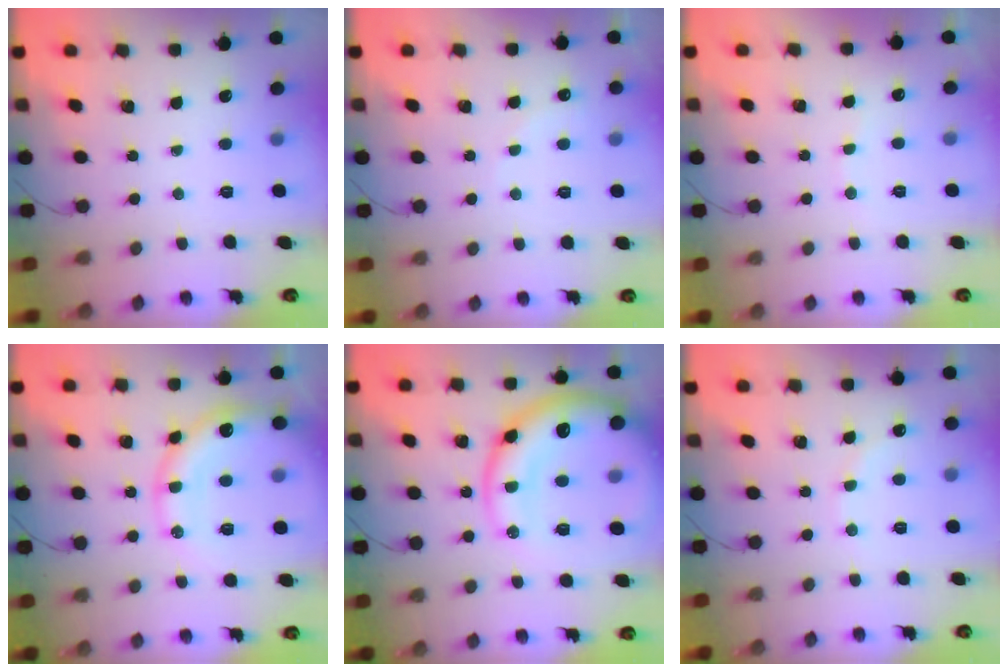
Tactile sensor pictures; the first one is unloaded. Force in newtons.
{"total": 6.3, "press": 6.1, "slide": 1.3}
{"total": 4.8, "press": 4.8, "slide": 0.7}
{"total": 18.2, "press": 17.9, "slide": 3.2}
{"total": 25.1, "press": 24.8, "slide": 3.9}
{"total": 5.6, "press": 5.4, "slide": 1.4}